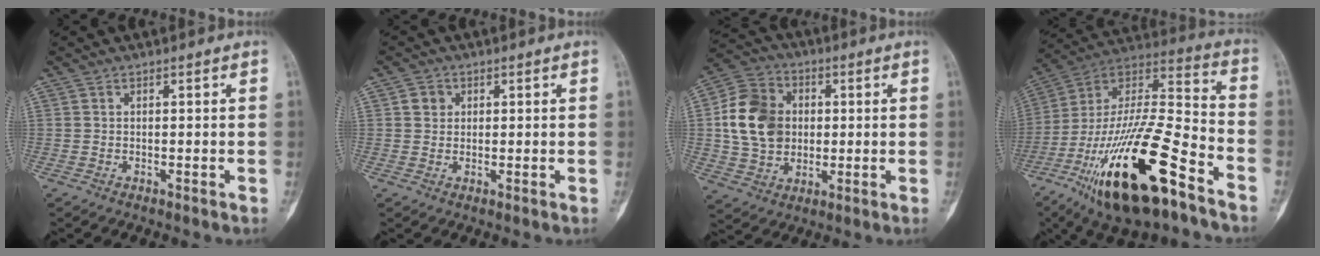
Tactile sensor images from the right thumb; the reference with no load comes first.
{"total": 2.4, "force": [0.7, 2.1, 0.8], "torque": [-0.001, -0.001, 0.008]}
{"total": 14.3, "force": [1.2, 11.5, 8.4], "torque": [-0.132, 0.012, 0.022]}
{"total": 29.3, "force": [-15.2, 9.1, 23.3], "torque": [-0.458, 0.056, -0.261]}